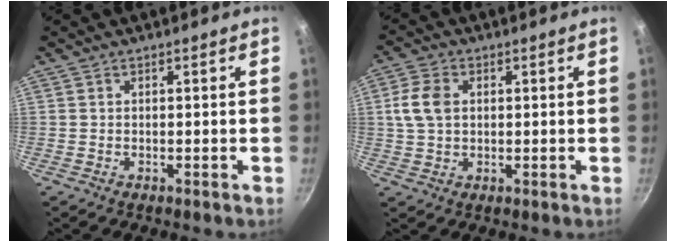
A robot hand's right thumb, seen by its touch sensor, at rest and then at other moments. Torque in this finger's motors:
{"motor_torque": [0.17, 0.16, 0.22, 0.18, 0.15]}